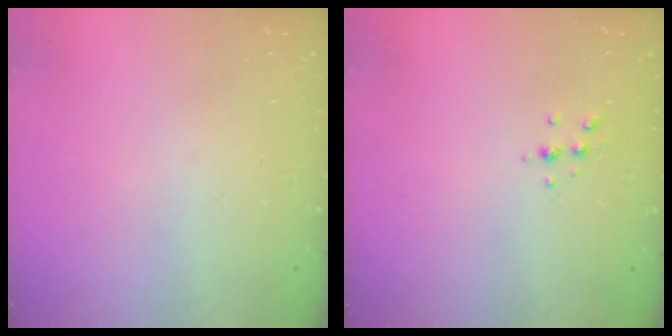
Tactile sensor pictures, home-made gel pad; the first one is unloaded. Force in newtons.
{"total": 5.2, "press": 5.1, "slide": 0.9}